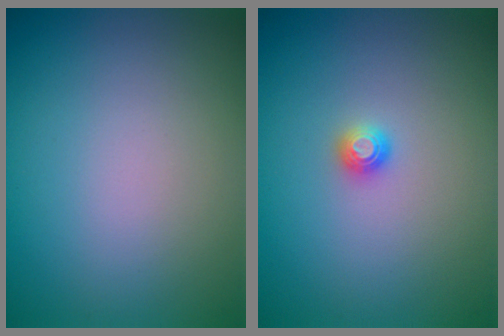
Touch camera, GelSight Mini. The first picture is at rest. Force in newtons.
{"total": 1.1, "press": 1.1, "slide": 0.1}